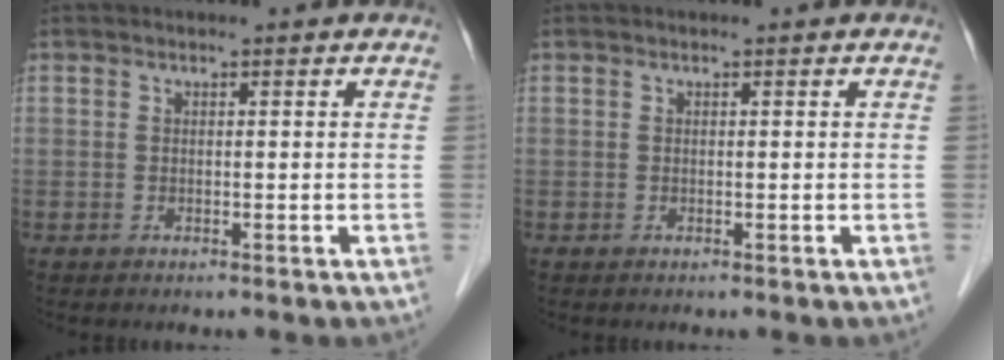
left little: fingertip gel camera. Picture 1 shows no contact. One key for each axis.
{"total": 0.0}